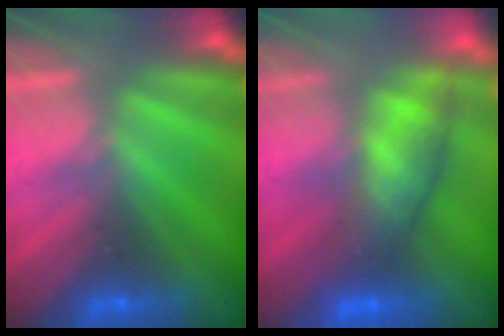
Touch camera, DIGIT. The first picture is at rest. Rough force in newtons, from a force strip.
{"total": 6.4}